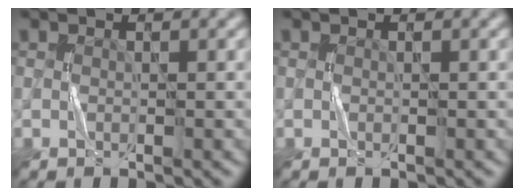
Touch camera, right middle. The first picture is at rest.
{"total": 0.0}